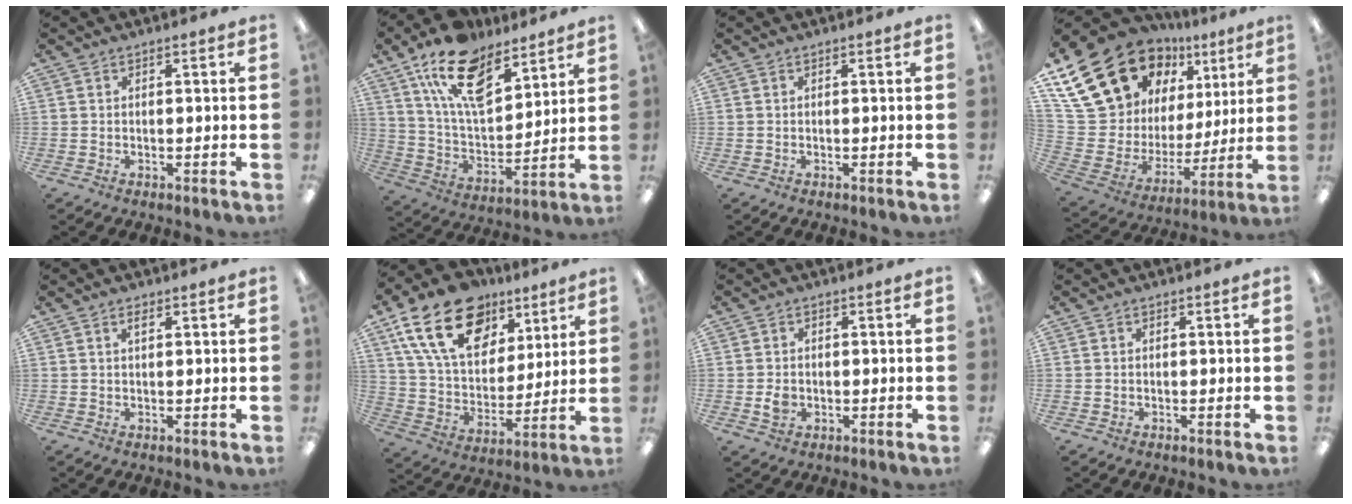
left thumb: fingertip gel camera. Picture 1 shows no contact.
{"total": 18.1, "force": [11.9, 8.9, 10.3], "torque": [-0.191, -0.050, 0.216]}
{"total": 0.0}
{"total": 24.0, "force": [15.1, 15.3, 10.5], "torque": [-0.198, -0.092, 0.301]}
{"total": 1.4, "force": [0.9, 0.6, 0.9], "torque": [-0.013, 0.000, 0.013]}
{"total": 21.7, "force": [12.0, 13.5, 12.1], "torque": [-0.217, -0.047, 0.219]}
{"total": 2.9, "force": [-0.5, 2.4, 1.6], "torque": [-0.019, 0.002, -0.010]}
{"total": 0.0}